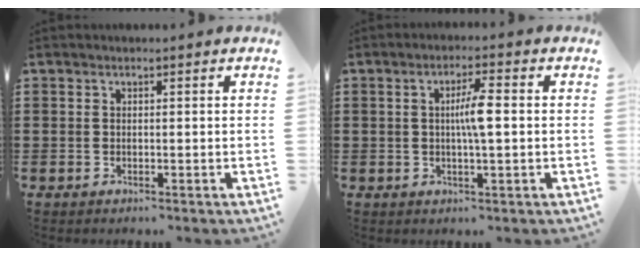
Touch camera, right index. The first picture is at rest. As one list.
[{"total": 4.9, "force": [0.3, 0.7, 4.8], "torque": [-0.089, 0.001, 0.002]}]